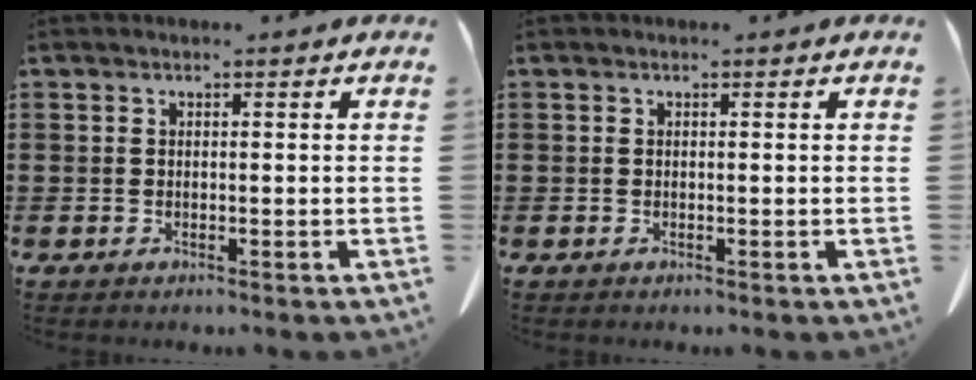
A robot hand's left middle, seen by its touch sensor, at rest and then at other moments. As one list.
[{"total": 0.0}]